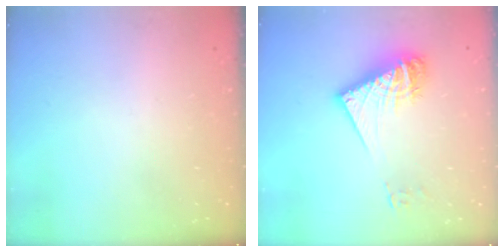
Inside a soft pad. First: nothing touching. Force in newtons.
{"total": 14.1, "press": 14.1, "slide": 1.2}